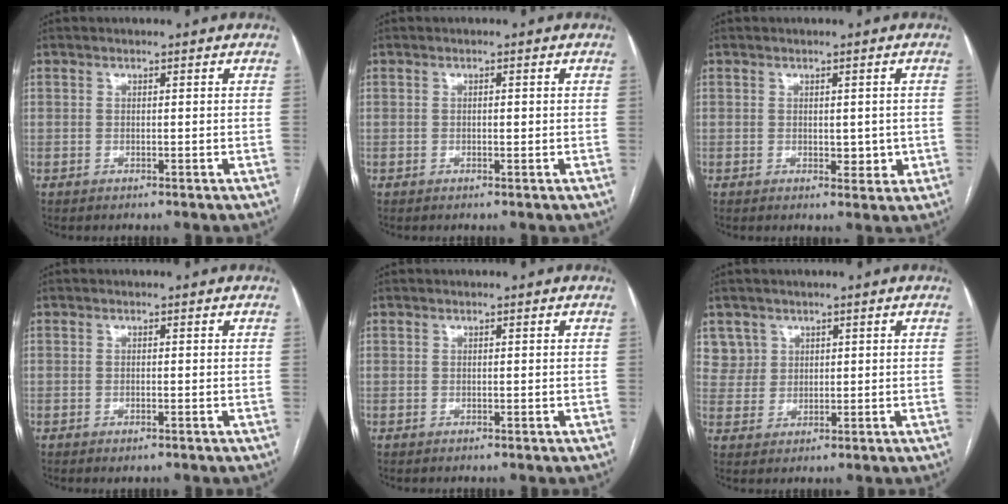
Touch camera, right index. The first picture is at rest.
{"total": 0.7, "force": [0.0, 0.2, 0.7], "torque": [-0.010, 0.001, 0.000]}
{"total": 3.1, "force": [-0.1, 1.9, 2.4], "torque": [-0.027, 0.000, 0.007]}
{"total": 0.9, "force": [-0.5, 0.2, 0.7], "torque": [-0.010, -0.002, -0.006]}
{"total": 0.0}
{"total": 4.1, "force": [2.3, 3.3, -0.6], "torque": [0.025, 0.004, 0.045]}